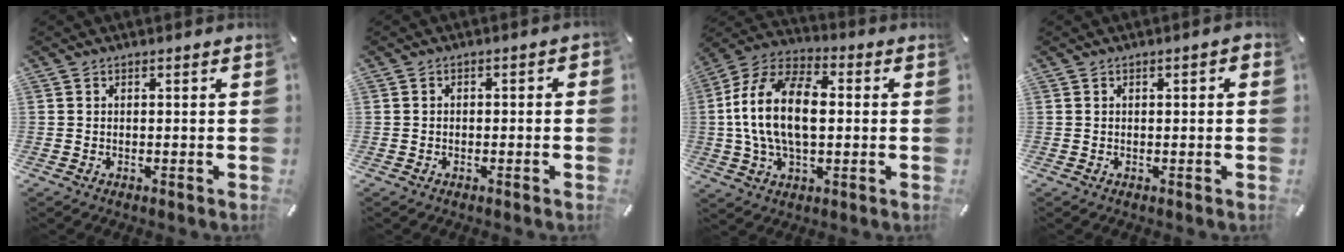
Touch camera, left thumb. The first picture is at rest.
{"total": 1.6, "force": [-1.1, 0.9, 0.7], "torque": [-0.013, 0.007, -0.023]}
{"total": 16.3, "force": [0.0, 10.0, 12.8], "torque": [-0.285, 0.009, -0.004]}
{"total": 1.2, "force": [0.0, 0.5, 1.1], "torque": [-0.012, 0.000, -0.003]}